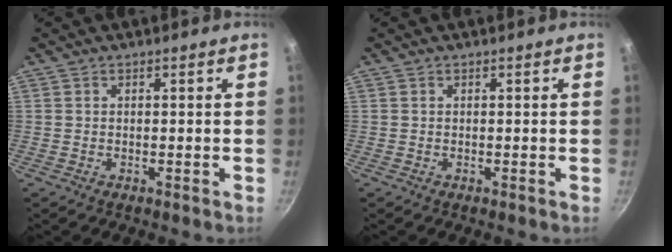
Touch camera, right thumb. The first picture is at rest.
{"total": 0.0}